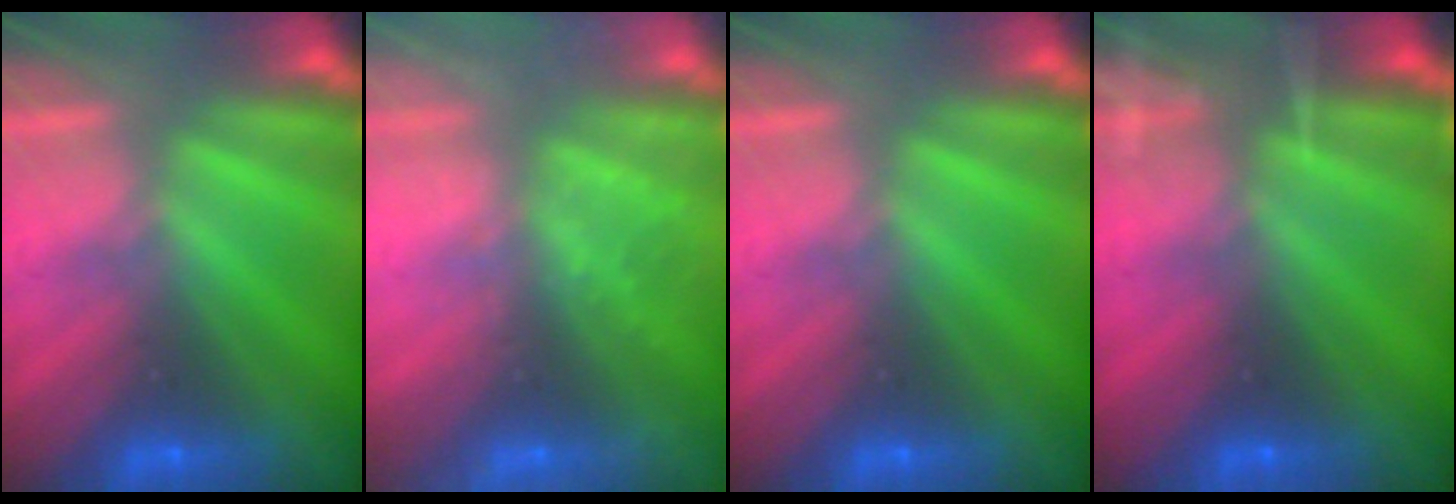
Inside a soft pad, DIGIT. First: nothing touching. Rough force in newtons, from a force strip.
{"total": 2.4}
{"total": 0.0}
{"total": 7.8}